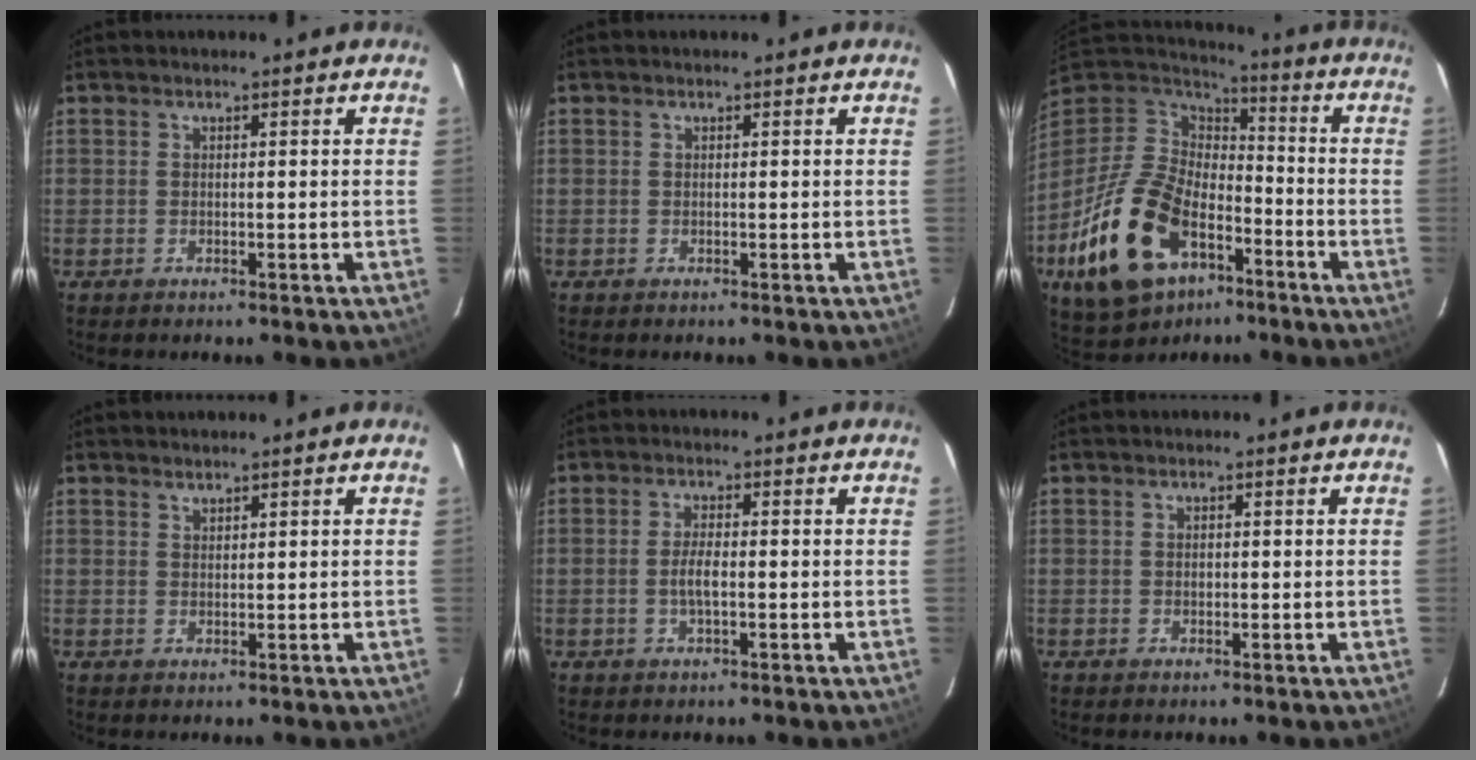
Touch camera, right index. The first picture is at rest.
{"total": 0.0}
{"total": 23.4, "force": [-10.9, 14.4, 15.0], "torque": [-0.328, -0.011, -0.179]}
{"total": 1.0, "force": [1.0, 0.2, 0.2], "torque": [-0.004, 0.001, 0.020]}
{"total": 2.7, "force": [-0.6, 0.4, 2.6], "torque": [-0.053, -0.001, -0.013]}
{"total": 0.0}